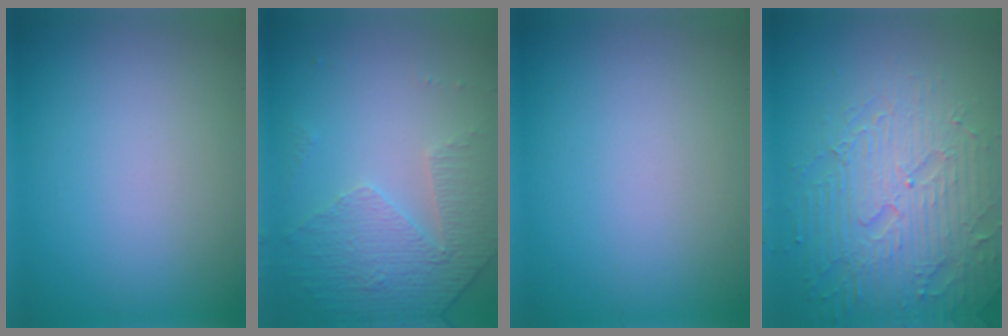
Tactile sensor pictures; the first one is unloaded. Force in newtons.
{"total": 4.8, "press": 3.2, "slide": 3.5}
{"total": 0.0}
{"total": 6.7, "press": 5.5, "slide": 3.8}